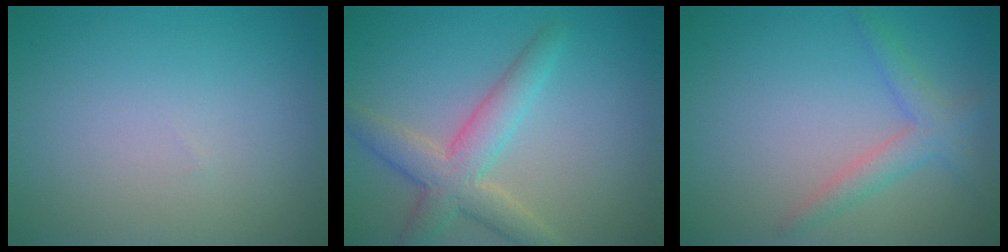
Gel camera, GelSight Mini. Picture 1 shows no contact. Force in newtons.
{"total": 4.6, "press": 4.6, "slide": 0.4}
{"total": 2.4, "press": 2.4, "slide": 0.2}